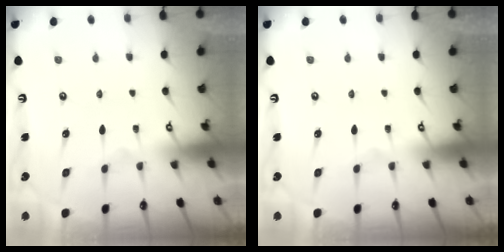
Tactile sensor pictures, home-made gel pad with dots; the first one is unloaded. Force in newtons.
{"total": 0.0}